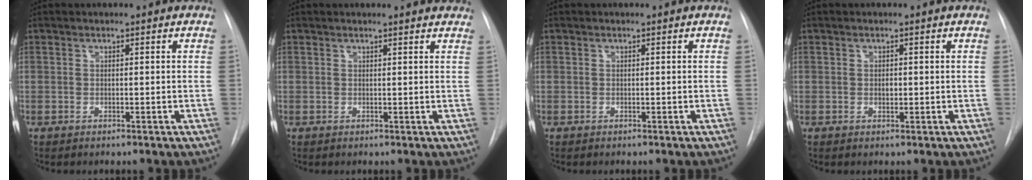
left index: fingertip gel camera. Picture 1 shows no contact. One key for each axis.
{"total": 4.4, "fx": 4.1, "fy": 0.6, "fz": 1.4, "tx": -0.015, "ty": -0.001, "tz": 0.026}
{"total": 0.0}
{"total": 0.6, "fx": -0.6, "fy": 0.1, "fz": 0.1, "tx": -0.001, "ty": -0.006, "tz": -0.010}